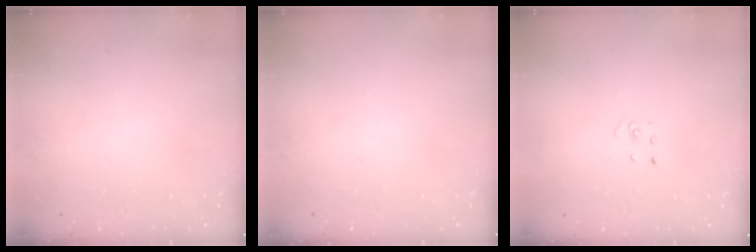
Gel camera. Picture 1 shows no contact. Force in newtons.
{"total": 0.0}
{"total": 1.9, "press": 1.9, "slide": 0.1}